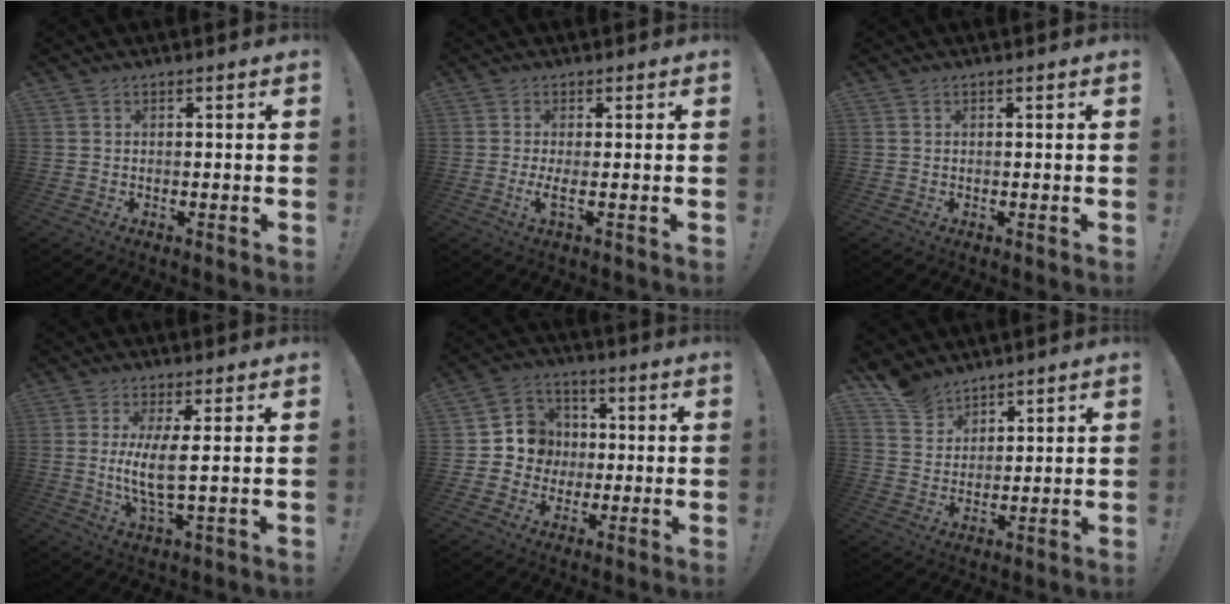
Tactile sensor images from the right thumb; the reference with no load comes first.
{"total": 3.3, "force": [0.2, -0.4, 3.2], "torque": [-0.057, -0.021, 0.001]}
{"total": 0.0}
{"total": 7.8, "force": [1.0, 1.1, 7.6], "torque": [-0.157, -0.015, 0.013]}
{"total": 9.6, "force": [-1.0, 9.2, 2.3], "torque": [-0.015, 0.010, -0.009]}
{"total": 8.2, "force": [6.7, 4.4, 1.3], "torque": [-0.029, -0.045, 0.132]}